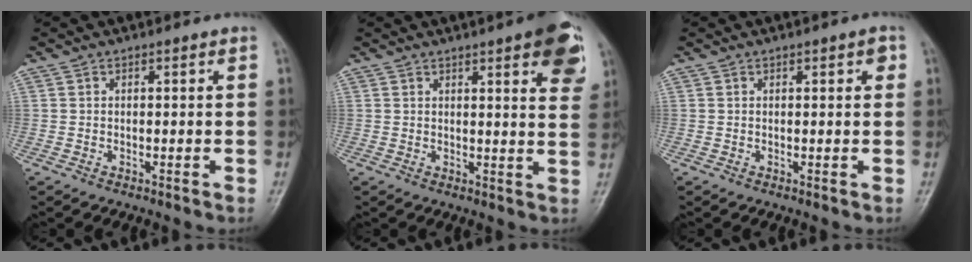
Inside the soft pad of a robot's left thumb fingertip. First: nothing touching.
{"total": 10.9, "force": [5.3, 2.5, 9.2], "torque": [-0.091, -0.017, 0.059]}
{"total": 2.0, "force": [0.7, 0.7, 1.7], "torque": [-0.020, 0.001, 0.008]}